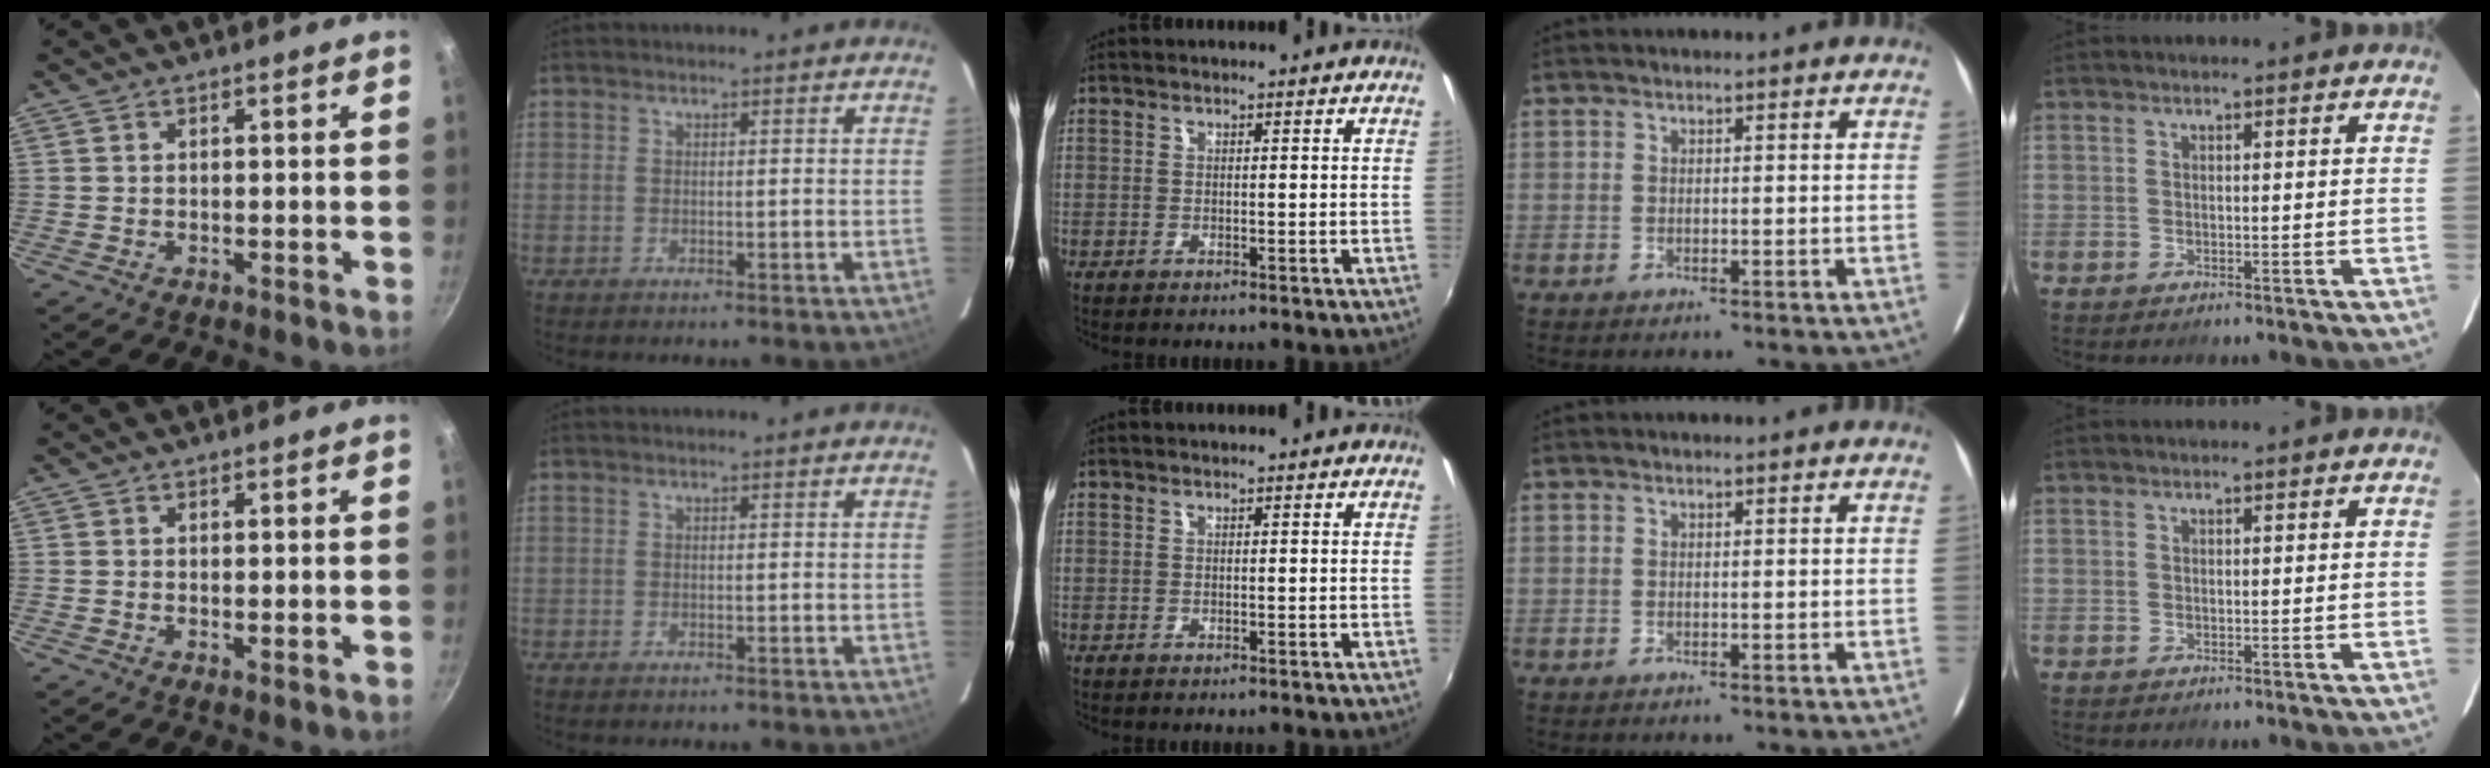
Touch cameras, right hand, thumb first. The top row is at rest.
{"thumb": {"total": 0.6, "force": [0.2, 0.2, 0.5], "torque": [-0.008, -0.007, 0.000]}, "index": {"total": 0.5, "force": [-0.4, 0.2, 0.2], "torque": [-0.006, -0.002, -0.009]}}